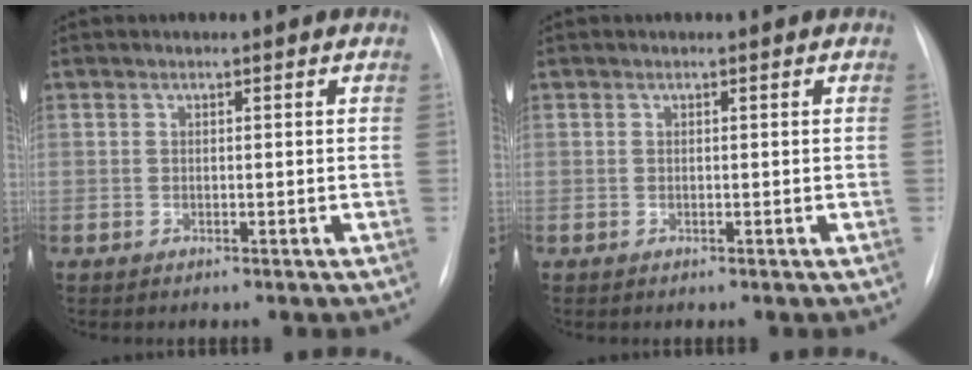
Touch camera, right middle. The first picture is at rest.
{"total": 0.0}